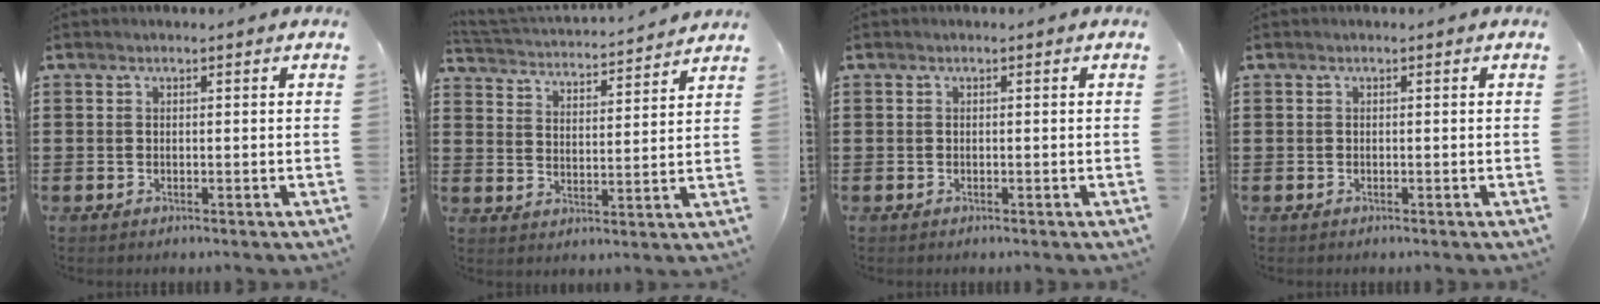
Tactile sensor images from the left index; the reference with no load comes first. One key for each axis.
{"total": 3.1, "fx": 3.1, "fy": -0.3, "fz": 0.0, "tx": -0.023, "ty": -0.032, "tz": 0.046}
{"total": 0.0}
{"total": 0.0}